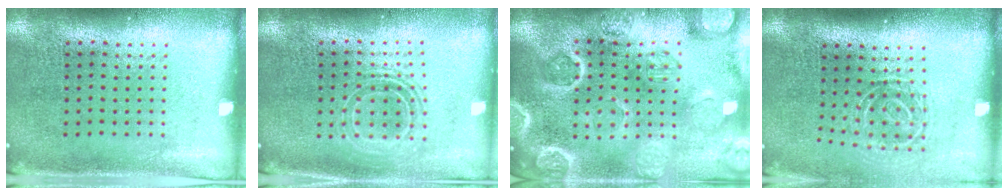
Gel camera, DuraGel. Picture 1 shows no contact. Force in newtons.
{"total": 1.8, "press": 1.4, "slide": 1.2}
{"total": 4.6, "press": 4.1, "slide": 2.0}
{"total": 1.8, "press": 1.2, "slide": 1.3}